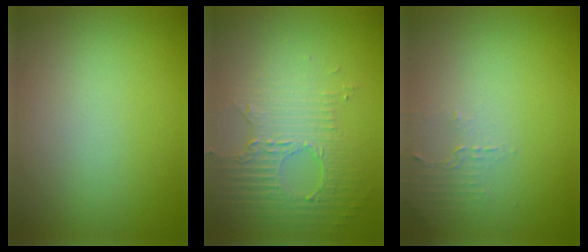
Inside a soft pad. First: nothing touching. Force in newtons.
{"total": 3.7, "press": 3.3, "slide": 1.7}
{"total": 1.4, "press": 1.4, "slide": 0.4}